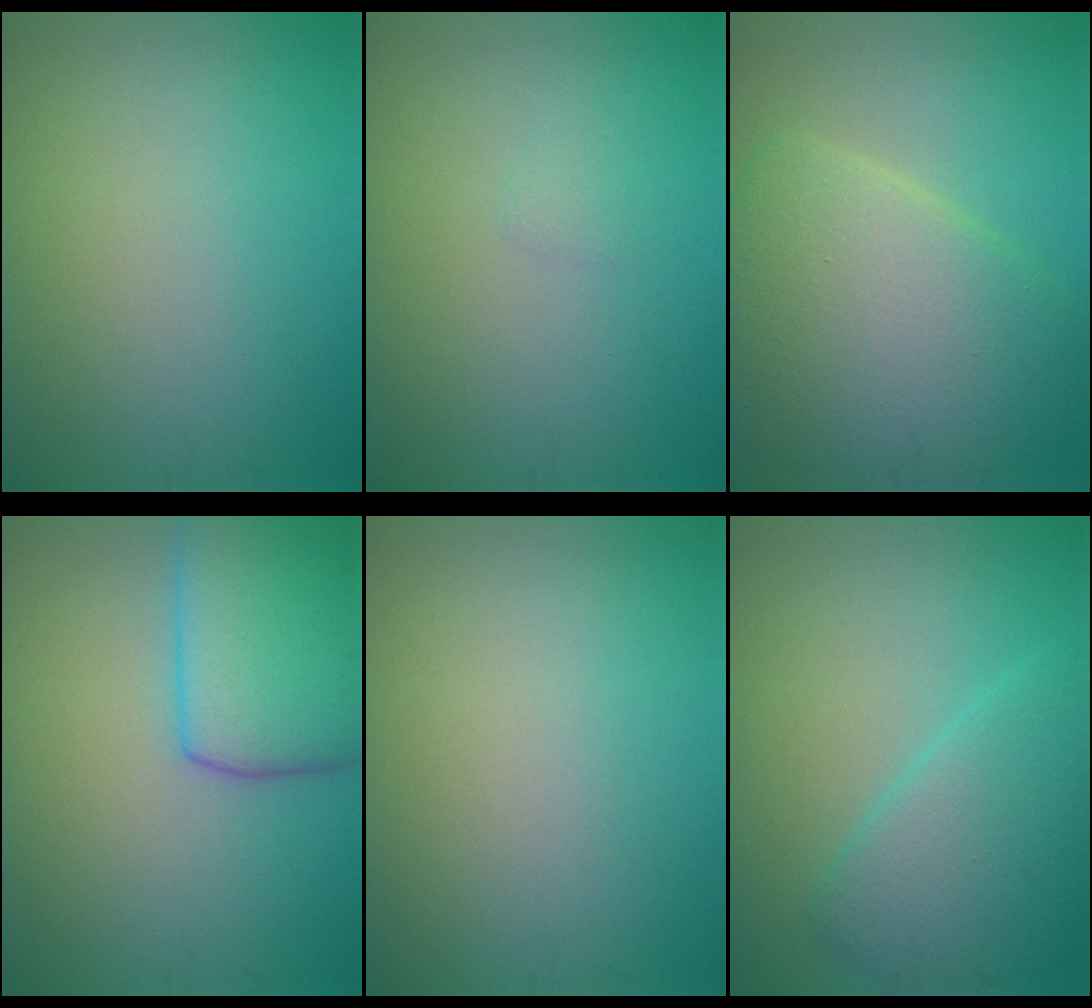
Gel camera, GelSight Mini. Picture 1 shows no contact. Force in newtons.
{"total": 0.6, "press": 0.5, "slide": 0.1}
{"total": 9.3, "press": 9.2, "slide": 0.8}
{"total": 7.7, "press": 7.7, "slide": 0.2}
{"total": 0.0}
{"total": 5.1, "press": 5.1, "slide": 0.2}